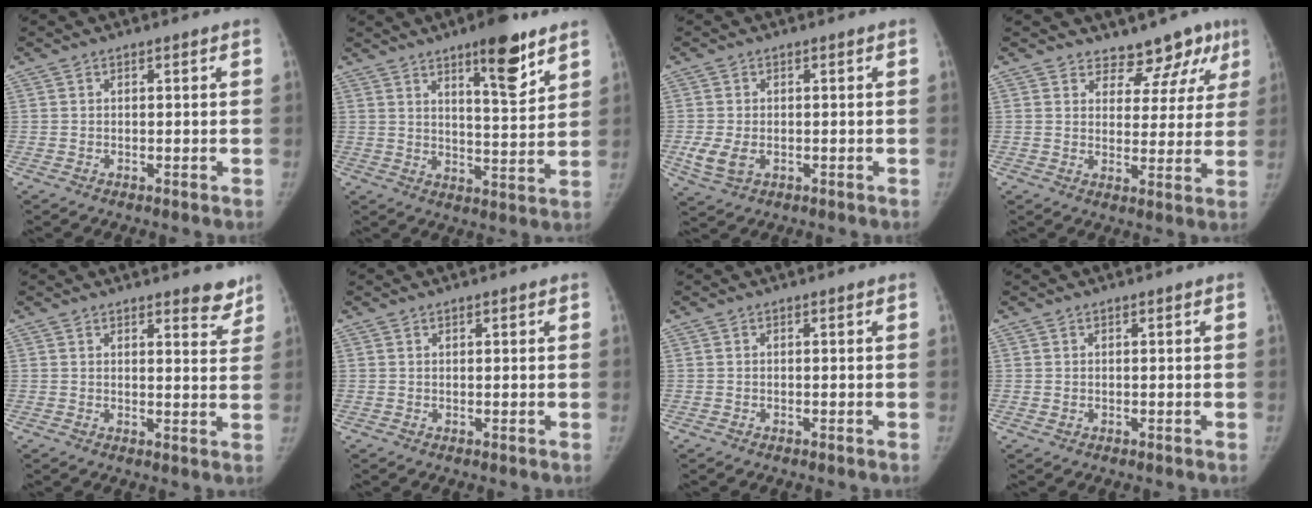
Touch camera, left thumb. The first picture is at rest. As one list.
[{"total": 11.3, "force": [7.2, 2.8, 8.3], "torque": [-0.102, -0.046, 0.106]}, {"total": 4.7, "force": [-0.9, 3.1, 3.4], "torque": [-0.081, -0.010, -0.011]}, {"total": 9.4, "force": [7.3, 5.3, 2.6], "torque": [0.017, -0.040, 0.082]}, {"total": 5.0, "force": [4.0, 1.7, 2.4], "torque": [-0.003, -0.027, 0.047]}, {"total": 0.7, "force": [0.5, 0.3, 0.4], "torque": [-0.004, -0.002, 0.007]}, {"total": 0.0}, {"total": 0.5, "force": [0.3, 0.3, 0.3], "torque": [-0.005, 0.000, 0.007]}]